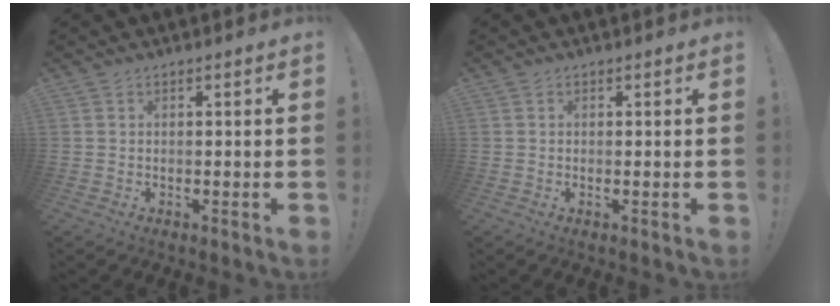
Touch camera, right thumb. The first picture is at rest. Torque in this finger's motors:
{"motor_torque": [-0.28, -0.17, -0.13, 0.08, 0.07]}